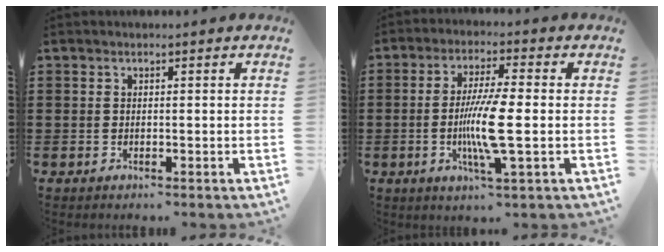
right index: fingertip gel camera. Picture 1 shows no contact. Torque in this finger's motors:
{"motor_torque": [2.14, 0.00, 0.37, 0.21]}